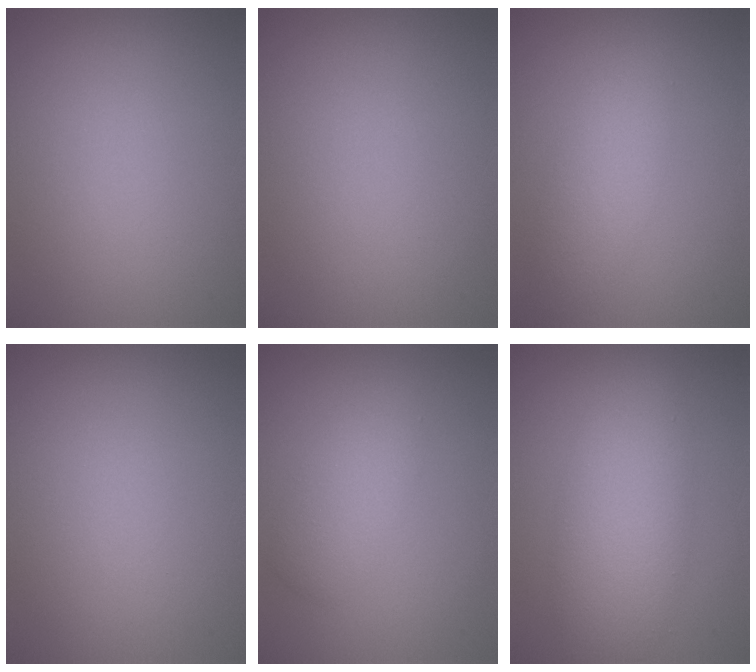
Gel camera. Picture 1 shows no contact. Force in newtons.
{"total": 0.0}
{"total": 3.0, "press": 3.0, "slide": 0.2}
{"total": 0.0}
{"total": 2.9, "press": 2.9, "slide": 0.1}
{"total": 6.1, "press": 6.1, "slide": 0.4}